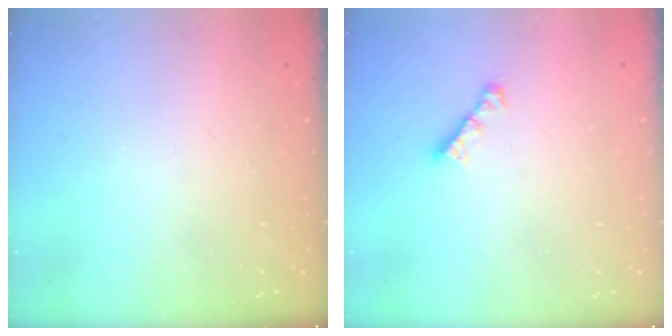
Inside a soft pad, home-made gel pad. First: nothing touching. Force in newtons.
{"total": 3.0, "press": 3.0, "slide": 0.3}